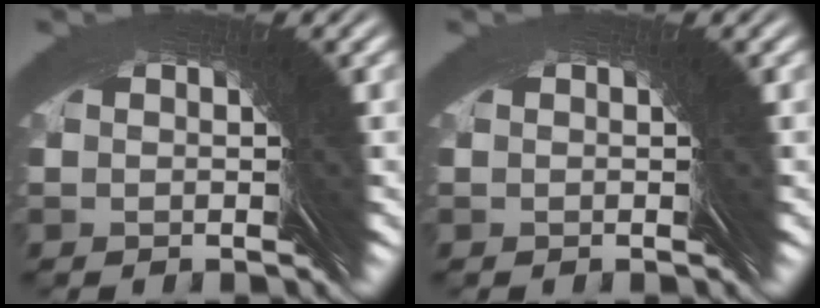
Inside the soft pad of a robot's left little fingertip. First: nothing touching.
{"total": 0.0}